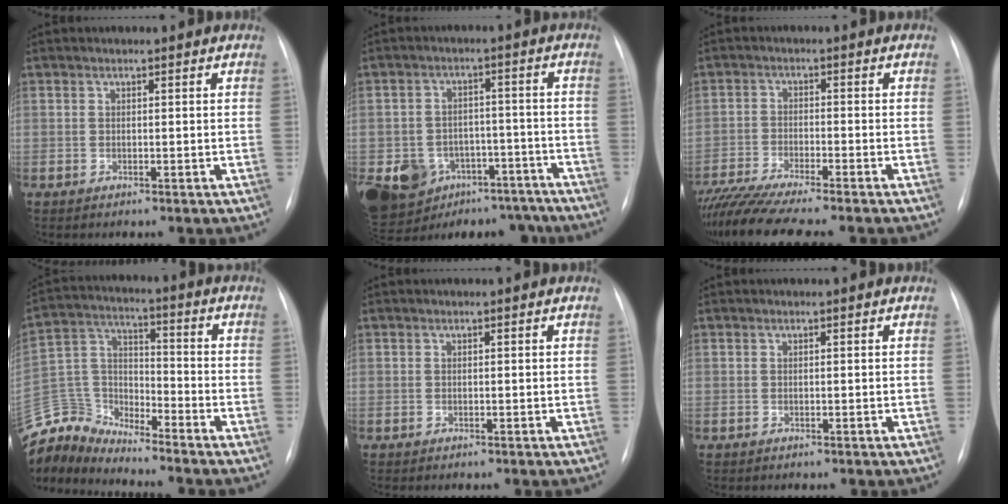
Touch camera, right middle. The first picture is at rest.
{"total": 19.8, "force": [-12.8, 13.3, 7.3], "torque": [-0.168, 0.022, -0.163]}
{"total": 12.3, "force": [-10.6, -0.1, 6.1], "torque": [-0.100, -0.022, -0.173]}
{"total": 10.9, "force": [-10.8, 1.4, -0.5], "torque": [-0.003, 0.050, -0.220]}
{"total": 0.0}
{"total": 0.0}